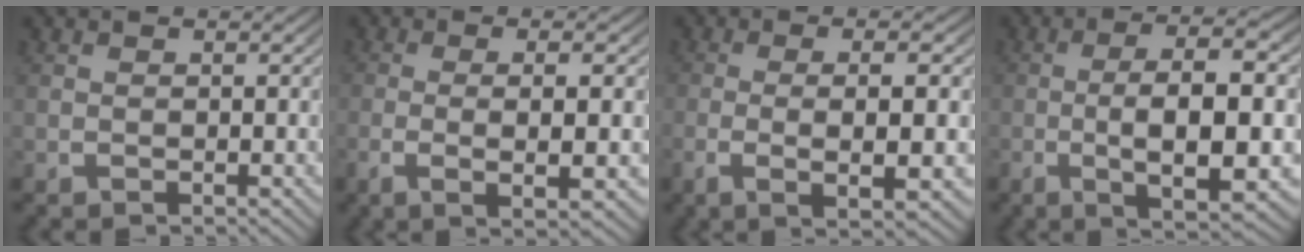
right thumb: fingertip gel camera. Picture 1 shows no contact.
{"total": 5.1, "force": [-0.7, 1.2, 4.9], "torque": [-0.096, -0.008, -0.006]}
{"total": 6.1, "force": [-0.8, 1.5, 5.8], "torque": [-0.114, -0.010, -0.006]}
{"total": 8.3, "force": [-0.9, 2.7, 7.7], "torque": [-0.151, -0.018, -0.006]}